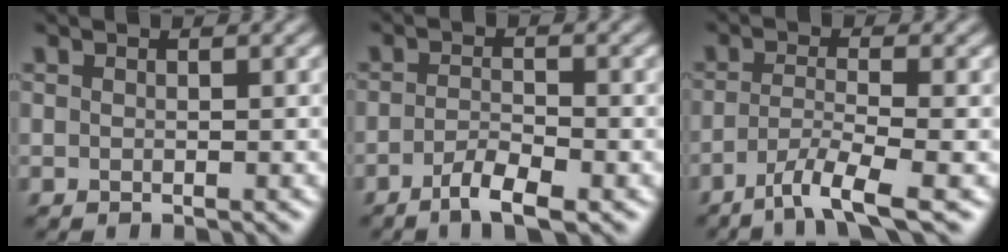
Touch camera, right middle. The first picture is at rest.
{"total": 3.1, "force": [-1.8, 0.7, 2.4], "torque": [-0.047, 0.000, -0.037]}
{"total": 4.7, "force": [-2.8, 0.7, 3.6], "torque": [-0.064, -0.006, -0.061]}